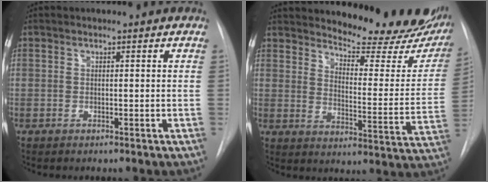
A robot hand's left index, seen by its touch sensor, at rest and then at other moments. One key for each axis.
{"total": 22.0, "fx": 19.9, "fy": 5.4, "fz": 7.6, "tx": -0.093, "ty": -0.083, "tz": 0.237}